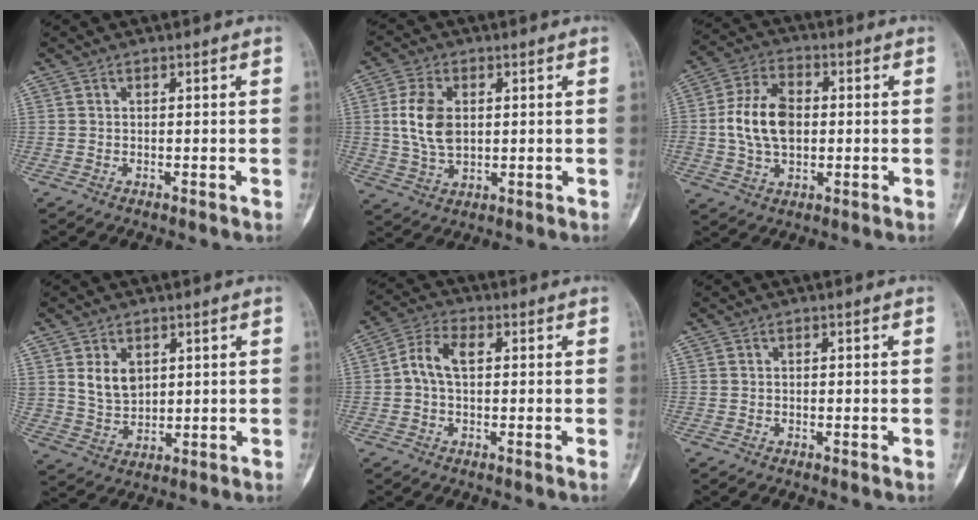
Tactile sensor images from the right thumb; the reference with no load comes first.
{"total": 9.0, "force": [1.2, 5.7, 6.8], "torque": [-0.129, -0.002, 0.029]}
{"total": 12.1, "force": [0.1, 7.9, 9.1], "torque": [-0.162, 0.015, 0.001]}
{"total": 6.5, "force": [2.4, 4.5, 4.0], "torque": [-0.056, -0.017, 0.056]}
{"total": 6.0, "force": [0.5, 3.4, 4.9], "torque": [-0.100, 0.017, 0.000]}
{"total": 0.0}